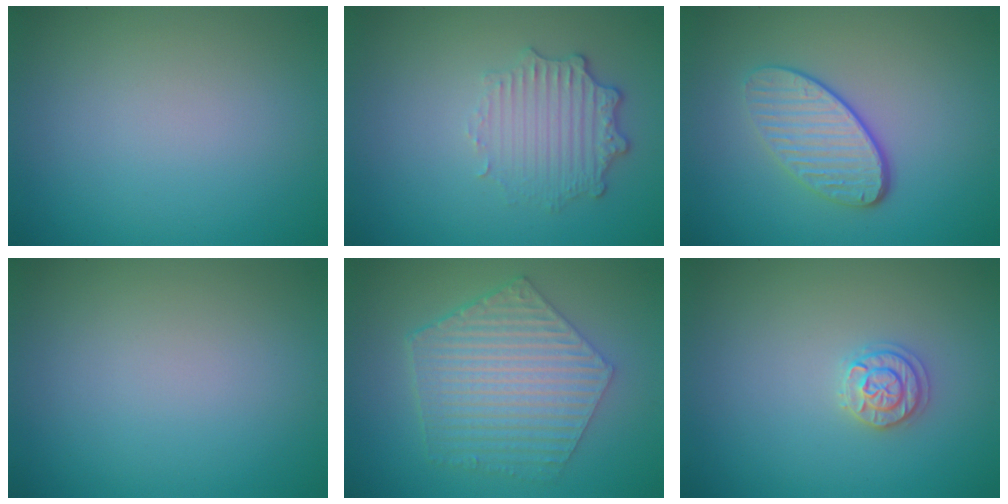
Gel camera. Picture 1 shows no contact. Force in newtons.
{"total": 3.4, "press": 2.7, "slide": 2.1}
{"total": 3.8, "press": 3.0, "slide": 2.4}
{"total": 0.0}
{"total": 6.3, "press": 4.8, "slide": 4.2}
{"total": 1.8, "press": 1.8, "slide": 0.1}